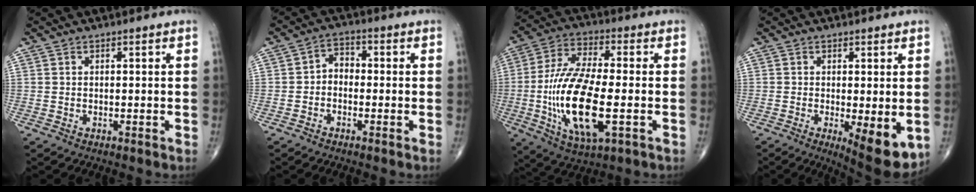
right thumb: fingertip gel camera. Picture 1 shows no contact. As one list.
[{"total": 3.7, "force": [-0.8, 2.9, 2.3], "torque": [-0.020, 0.020, -0.028]}, {"total": 19.2, "force": [-3.6, 7.1, 17.5], "torque": [-0.361, 0.004, -0.060]}, {"total": 9.0, "force": [-2.2, 2.9, 8.3], "torque": [-0.114, -0.024, -0.026]}]